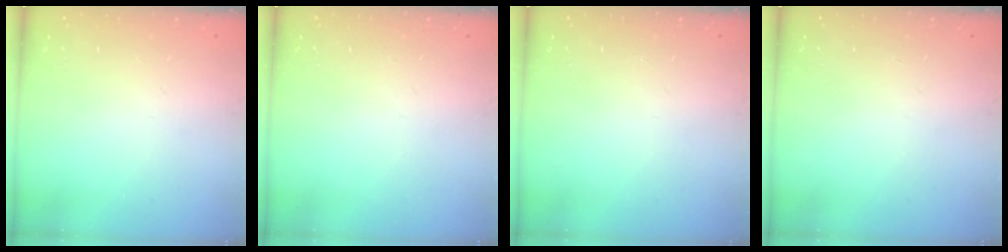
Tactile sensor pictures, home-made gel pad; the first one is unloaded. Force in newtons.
{"total": 0.0}
{"total": 0.0}
{"total": 0.0}